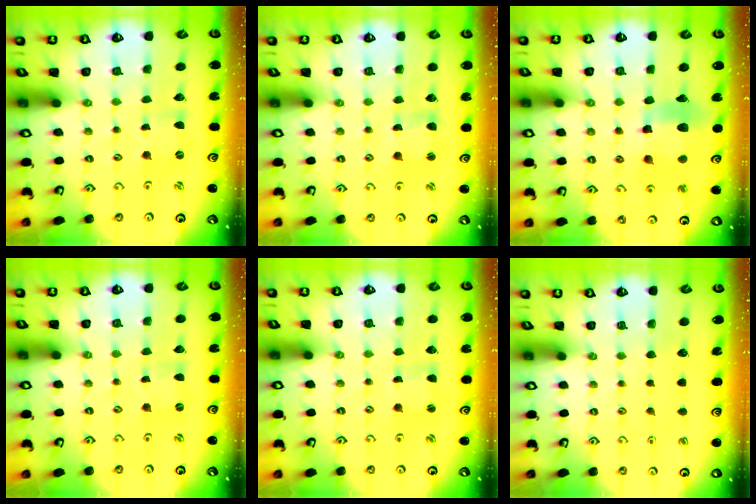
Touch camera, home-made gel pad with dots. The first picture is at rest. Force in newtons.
{"total": 2.2, "press": 2.2, "slide": 0.3}
{"total": 11.1, "press": 11.0, "slide": 1.4}
{"total": 0.0}
{"total": 0.7, "press": 0.7, "slide": 0.2}
{"total": 0.0}